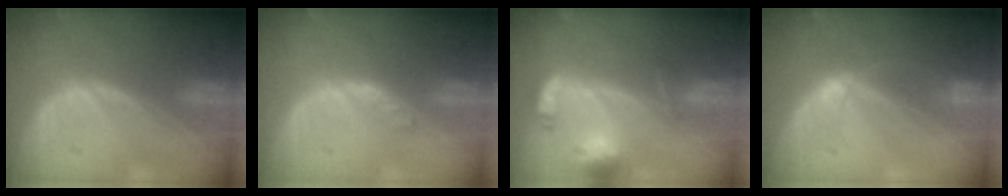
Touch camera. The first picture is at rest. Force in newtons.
{"total": 1.7, "press": 1.7, "slide": 0.2}
{"total": 6.7, "press": 6.4, "slide": 2.0}
{"total": 2.5, "press": 2.5, "slide": 0.1}